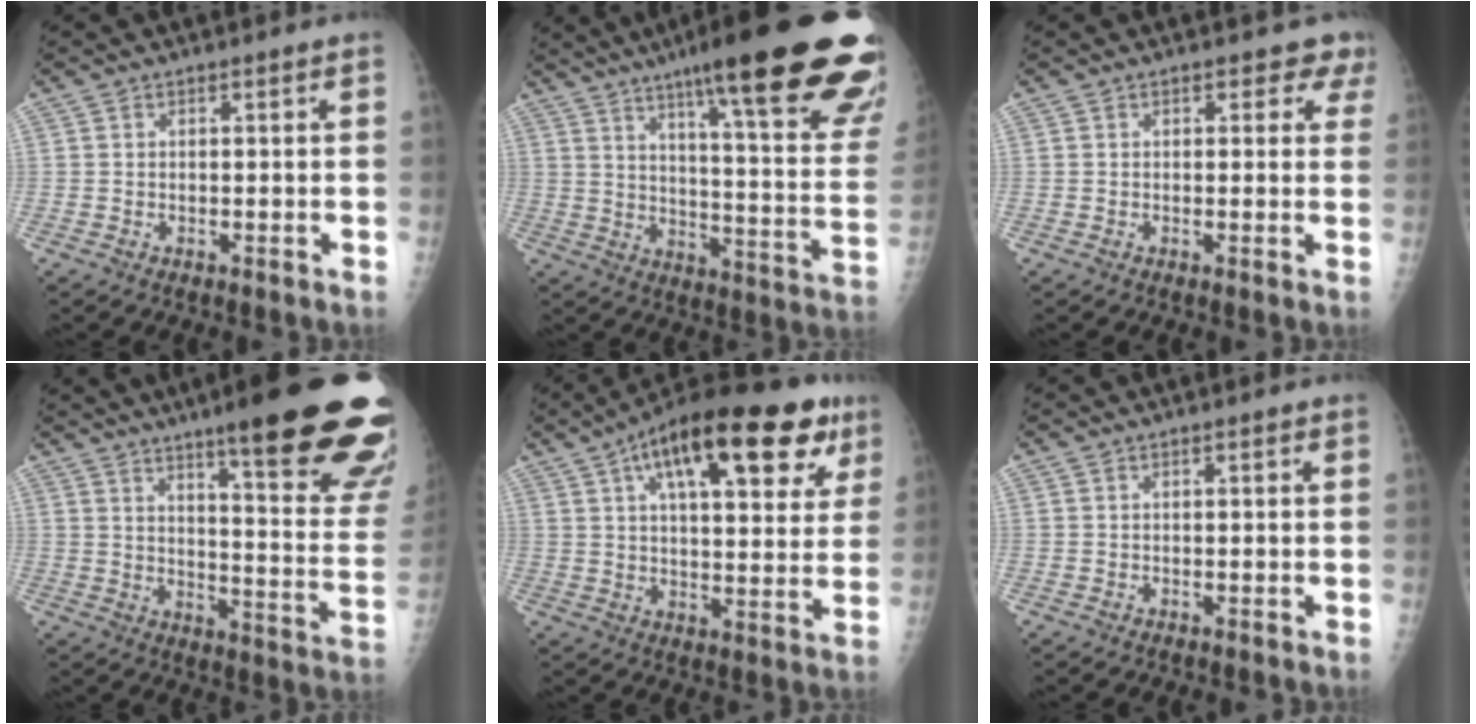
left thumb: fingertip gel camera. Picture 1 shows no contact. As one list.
[{"total": 31.9, "force": [20.8, 4.5, 23.8], "torque": [-0.253, -0.077, 0.285]}, {"total": 3.5, "force": [2.3, 2.0, 1.8], "torque": [0.013, -0.005, 0.019]}, {"total": 28.0, "force": [18.1, 4.2, 20.9], "torque": [-0.211, -0.082, 0.243]}, {"total": 26.1, "force": [12.7, 9.9, 20.6], "torque": [-0.289, 0.006, 0.185]}, {"total": 0.8, "force": [0.3, 0.2, 0.7], "torque": [-0.014, 0.002, 0.003]}]